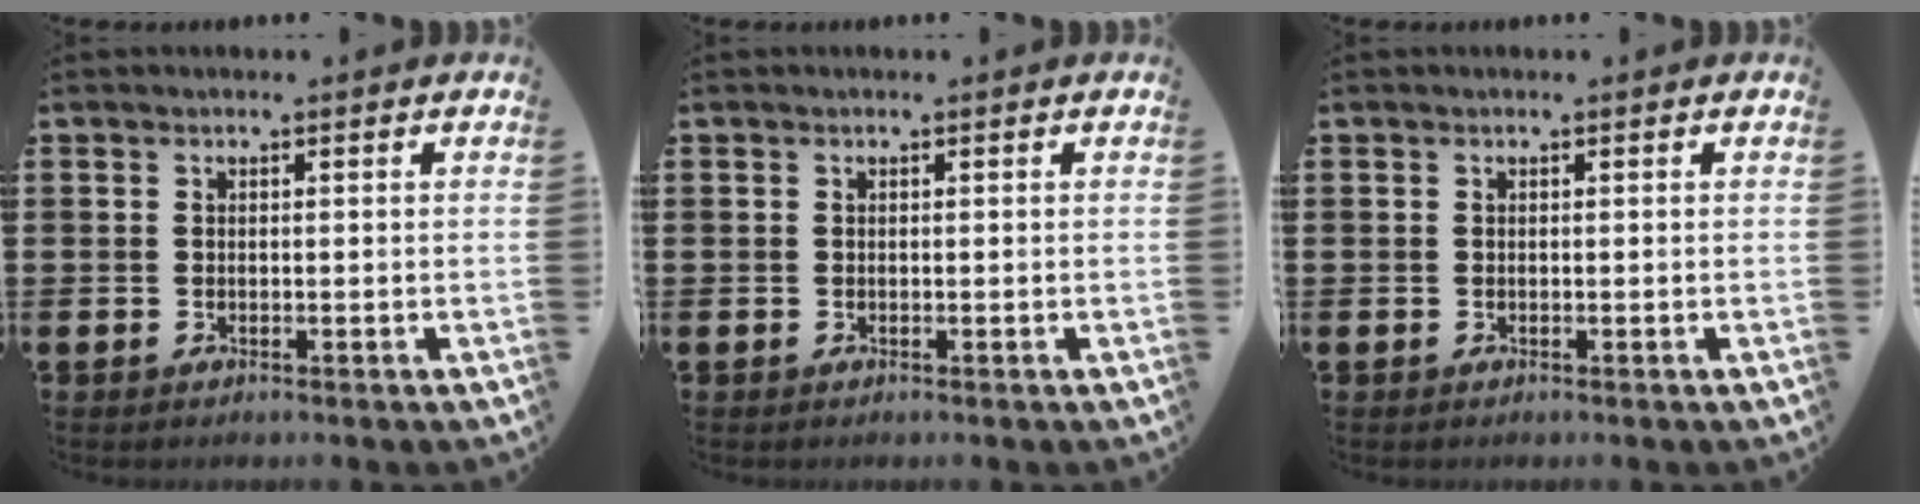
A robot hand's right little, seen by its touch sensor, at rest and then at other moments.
{"total": 0.0}
{"total": 0.0}